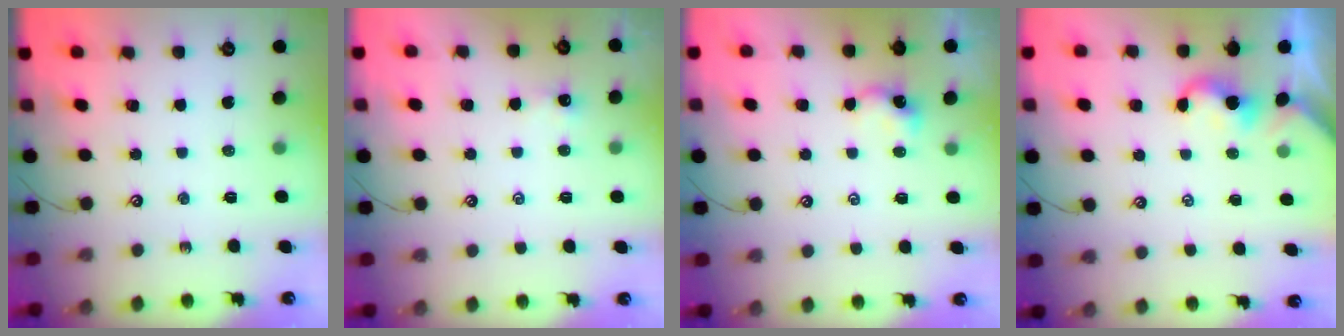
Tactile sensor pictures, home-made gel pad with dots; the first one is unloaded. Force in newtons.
{"total": 0.0}
{"total": 0.6, "press": 0.5, "slide": 0.3}
{"total": 4.1, "press": 4.1, "slide": 0.1}